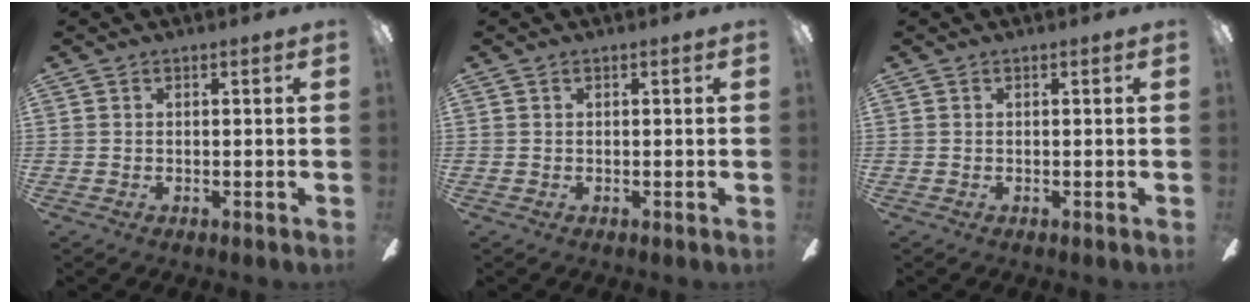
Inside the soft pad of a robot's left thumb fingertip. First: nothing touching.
{"total": 0.0}
{"total": 0.0}